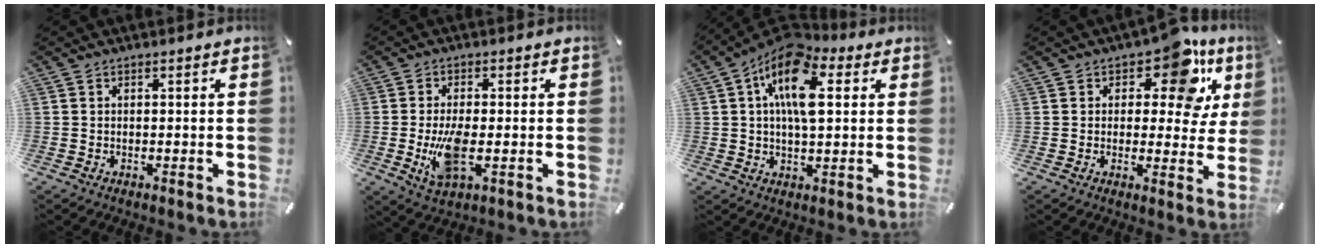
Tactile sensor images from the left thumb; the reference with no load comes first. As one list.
[{"total": 8.4, "force": [-1.2, 3.5, 7.5], "torque": [-0.166, -0.015, -0.021]}, {"total": 14.9, "force": [4.7, 7.4, 12.1], "torque": [-0.226, -0.010, 0.081]}, {"total": 13.4, "force": [7.1, 6.6, 9.1], "torque": [-0.114, -0.041, 0.118]}]